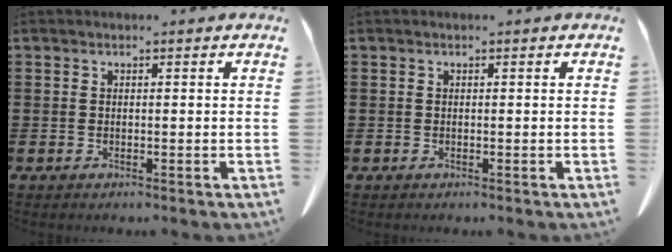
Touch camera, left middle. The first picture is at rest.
{"total": 0.0}